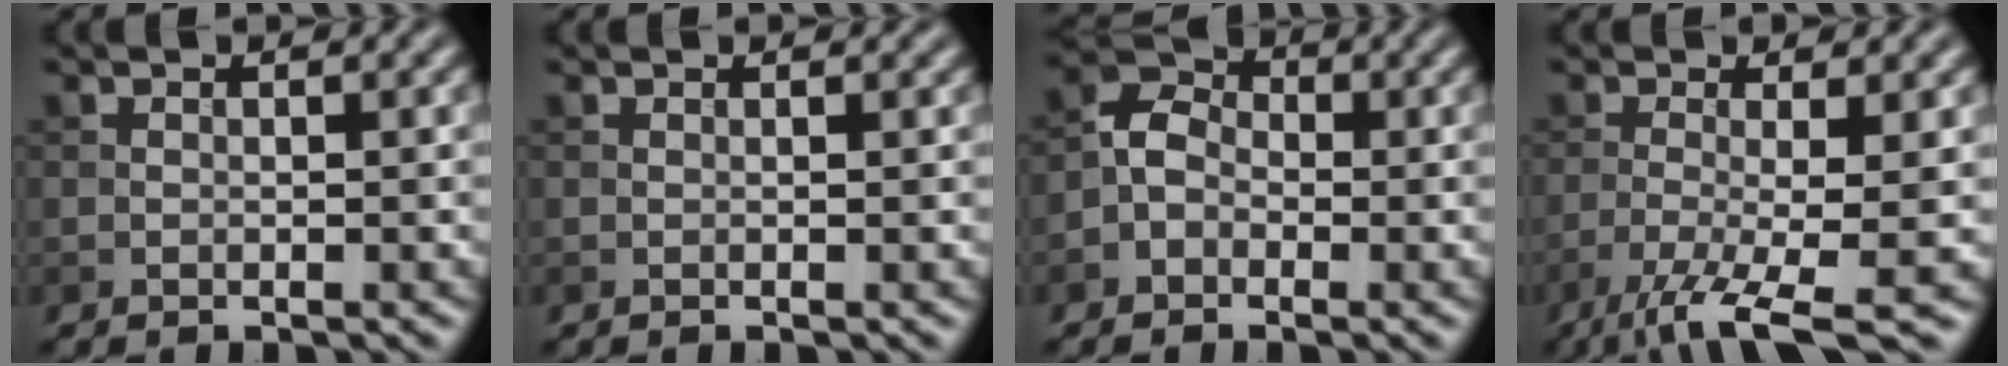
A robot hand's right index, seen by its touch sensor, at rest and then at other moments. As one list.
[{"total": 0.0}, {"total": 3.0, "force": [-1.0, 2.3, 1.6], "torque": [-0.027, 0.012, -0.028]}, {"total": 6.8, "force": [-3.3, 1.4, 5.7], "torque": [-0.096, -0.009, -0.067]}]